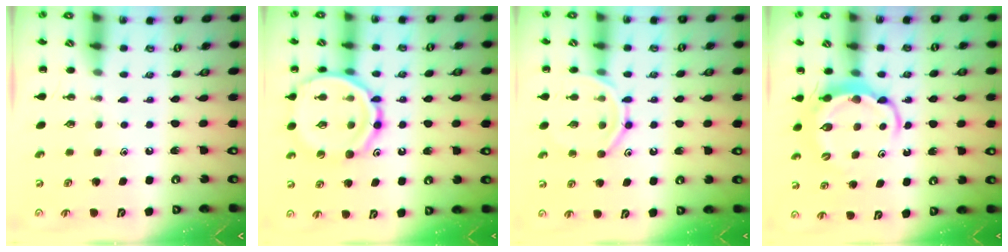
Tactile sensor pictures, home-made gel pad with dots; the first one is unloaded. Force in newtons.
{"total": 17.5, "press": 17.3, "slide": 2.6}
{"total": 12.8, "press": 12.7, "slide": 1.2}
{"total": 5.9, "press": 5.9, "slide": 0.5}